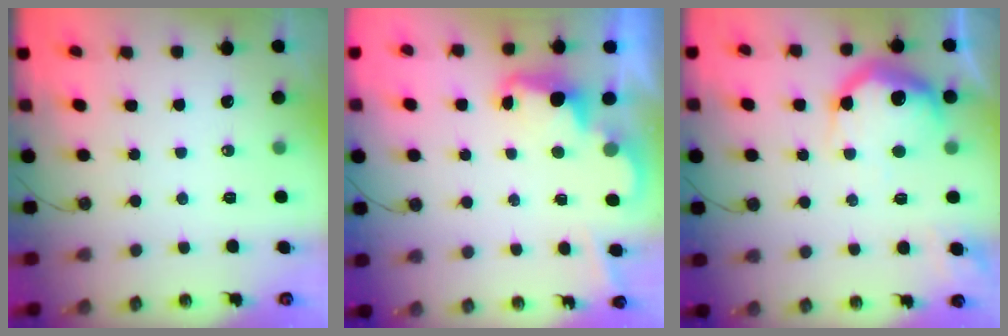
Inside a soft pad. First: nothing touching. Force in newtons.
{"total": 2.4, "press": 2.3, "slide": 0.5}
{"total": 19.3, "press": 19.2, "slide": 1.6}